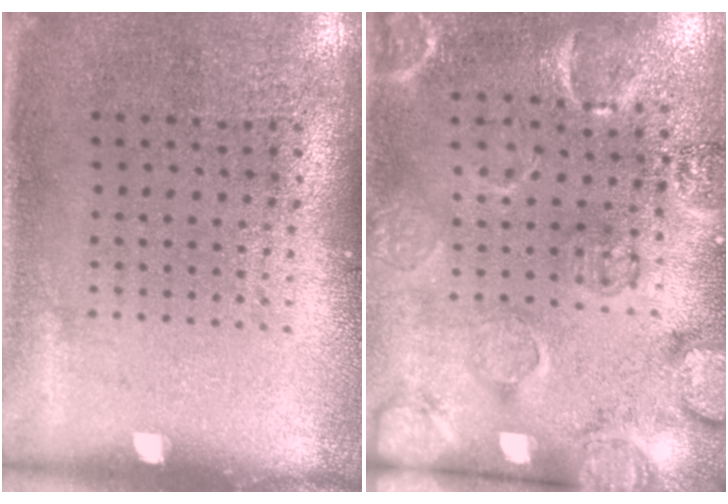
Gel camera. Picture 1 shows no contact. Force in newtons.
{"total": 2.8, "press": 1.9, "slide": 2.1}